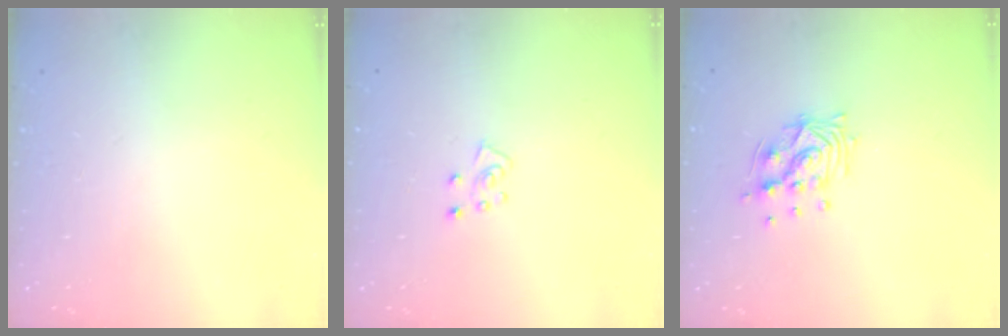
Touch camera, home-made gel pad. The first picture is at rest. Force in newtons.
{"total": 4.2, "press": 4.2, "slide": 0.4}
{"total": 10.6, "press": 10.6, "slide": 0.5}